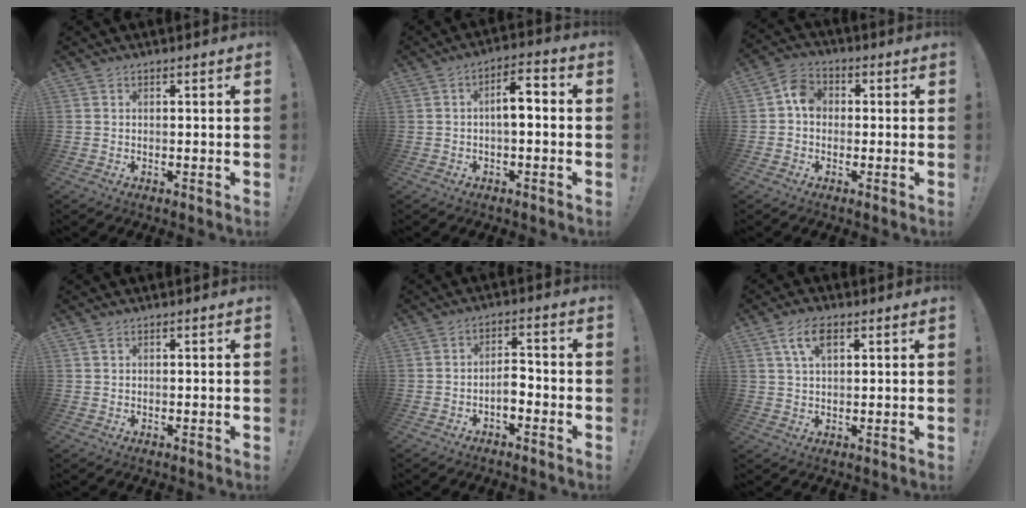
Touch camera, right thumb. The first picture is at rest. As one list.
[{"total": 6.7, "force": [-0.6, 2.6, 6.1], "torque": [-0.094, 0.009, -0.015]}, {"total": 6.7, "force": [0.0, 5.5, 3.9], "torque": [-0.065, 0.022, 0.005]}, {"total": 1.0, "force": [0.7, 0.5, 0.6], "torque": [-0.012, 0.001, 0.013]}, {"total": 4.9, "force": [-2.2, 2.2, 3.8], "torque": [-0.076, 0.007, -0.040]}, {"total": 7.0, "force": [3.0, 3.5, 5.3], "torque": [-0.099, 0.005, 0.054]}]